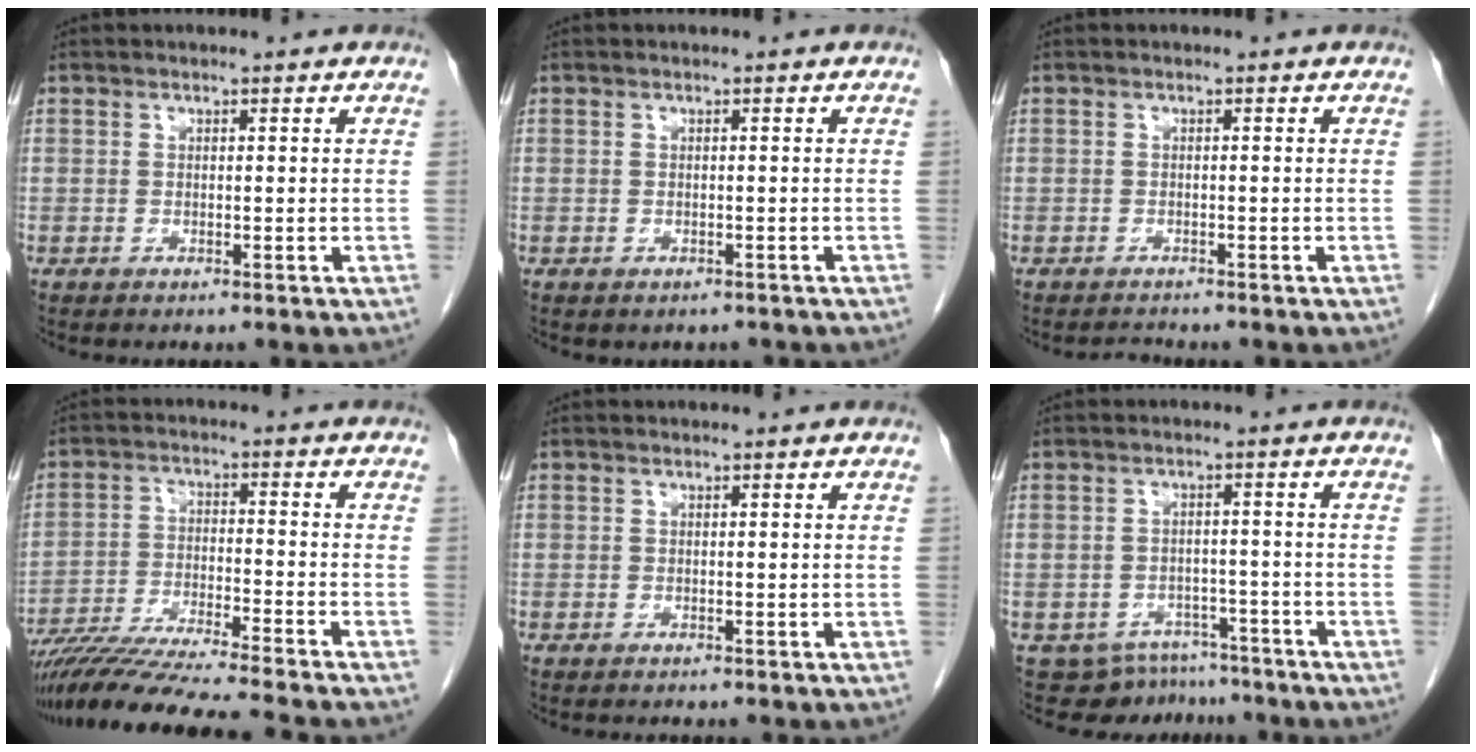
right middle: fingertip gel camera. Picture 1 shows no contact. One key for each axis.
{"total": 1.2, "fx": -0.9, "fy": 0.7, "fz": 0.2, "tx": -0.007, "ty": 0.000, "tz": -0.010}
{"total": 1.0, "fx": -1.0, "fy": 0.1, "fz": -0.2, "tx": 0.001, "ty": -0.005, "tz": -0.014}
{"total": 15.3, "fx": -13.6, "fy": -1.6, "fz": 6.9, "tx": -0.111, "ty": -0.032, "tz": -0.226}
{"total": 0.0}
{"total": 7.3, "fx": -6.3, "fy": 3.7, "fz": 0.1, "tx": 0.008, "ty": 0.015, "tz": -0.079}